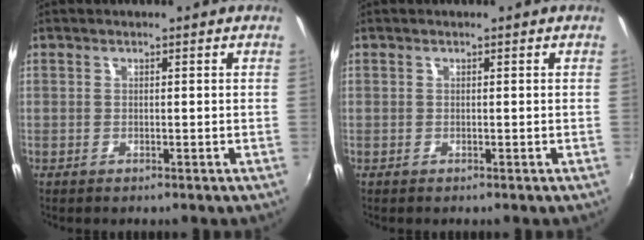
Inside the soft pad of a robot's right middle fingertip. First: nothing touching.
{"total": 0.0}